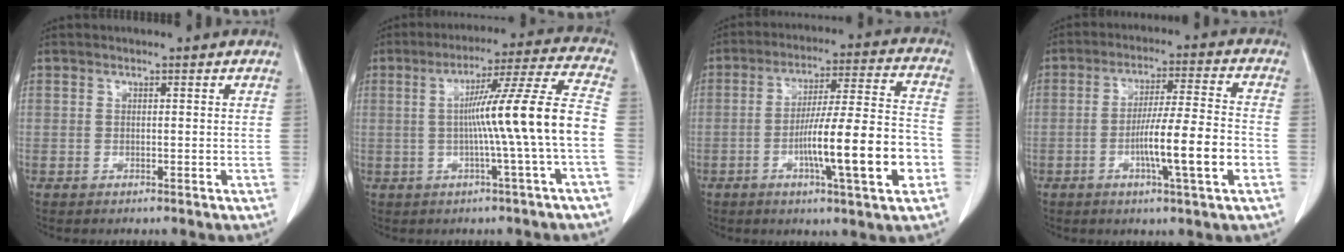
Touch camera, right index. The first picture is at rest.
{"total": 13.3, "force": [-1.7, -2.2, 13.0], "torque": [-0.196, 0.013, -0.026]}
{"total": 15.7, "force": [-4.9, 0.9, 14.9], "torque": [-0.244, 0.004, -0.077]}
{"total": 11.0, "force": [-3.5, -0.1, 10.5], "torque": [-0.176, -0.002, -0.060]}